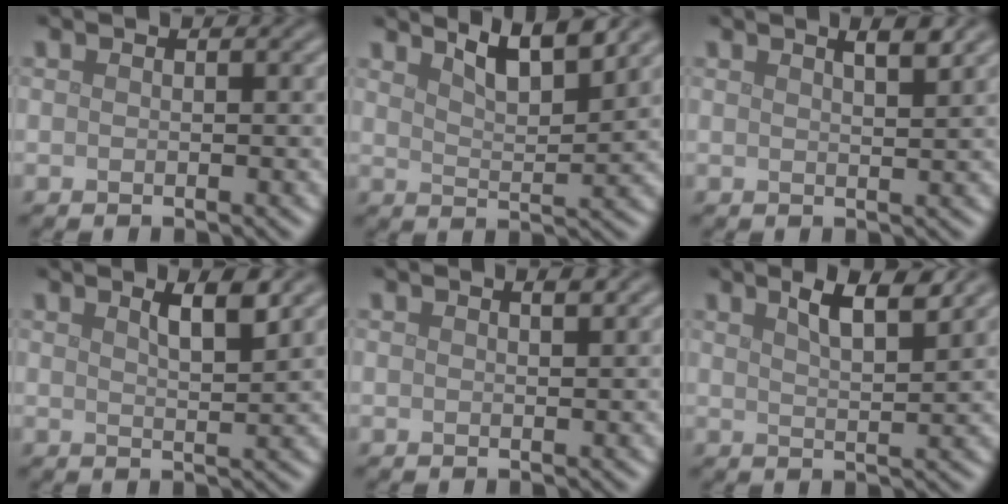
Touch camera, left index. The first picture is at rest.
{"total": 5.1, "force": [3.9, 1.0, 3.1], "torque": [-0.046, 0.014, 0.052]}
{"total": 2.4, "force": [1.6, 0.5, 1.7], "torque": [-0.013, 0.009, 0.014]}
{"total": 3.2, "force": [1.9, 0.7, 2.4], "torque": [-0.032, 0.002, 0.031]}
{"total": 0.9, "force": [0.6, 0.1, 0.6], "torque": [-0.009, 0.001, 0.010]}
{"total": 4.4, "force": [2.9, 1.0, 3.2], "torque": [-0.045, 0.009, 0.045]}